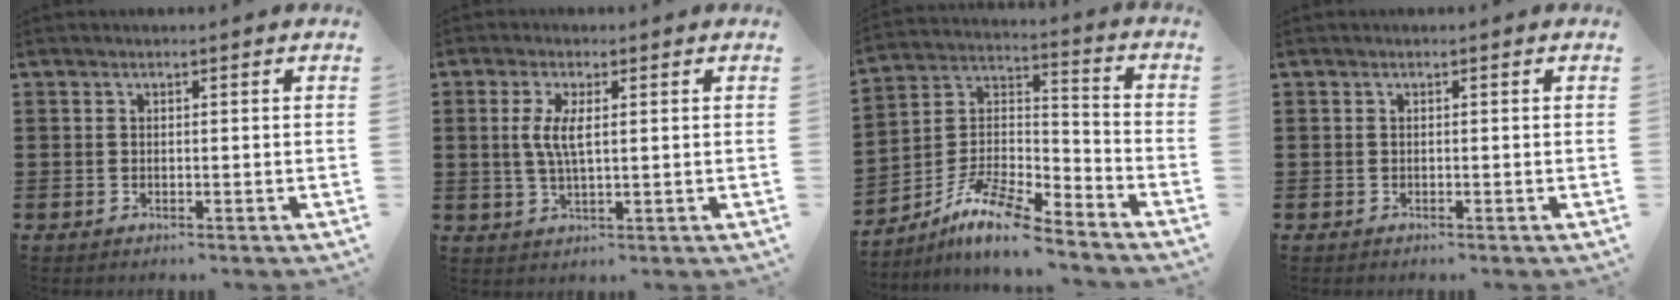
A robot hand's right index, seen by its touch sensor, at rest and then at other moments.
{"total": 4.3, "force": [0.6, 1.2, 4.1], "torque": [-0.089, 0.001, 0.006]}
{"total": 9.4, "force": [-7.8, 1.6, 5.0], "torque": [-0.113, 0.002, -0.159]}
{"total": 0.0}